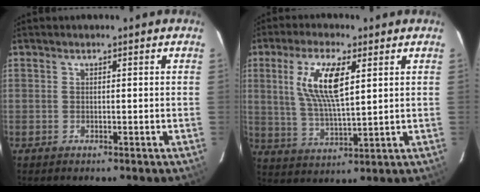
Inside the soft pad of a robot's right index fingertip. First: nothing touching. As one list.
[{"total": 10.9, "force": [3.5, 3.2, 9.8], "torque": [-0.194, 0.004, 0.072]}]